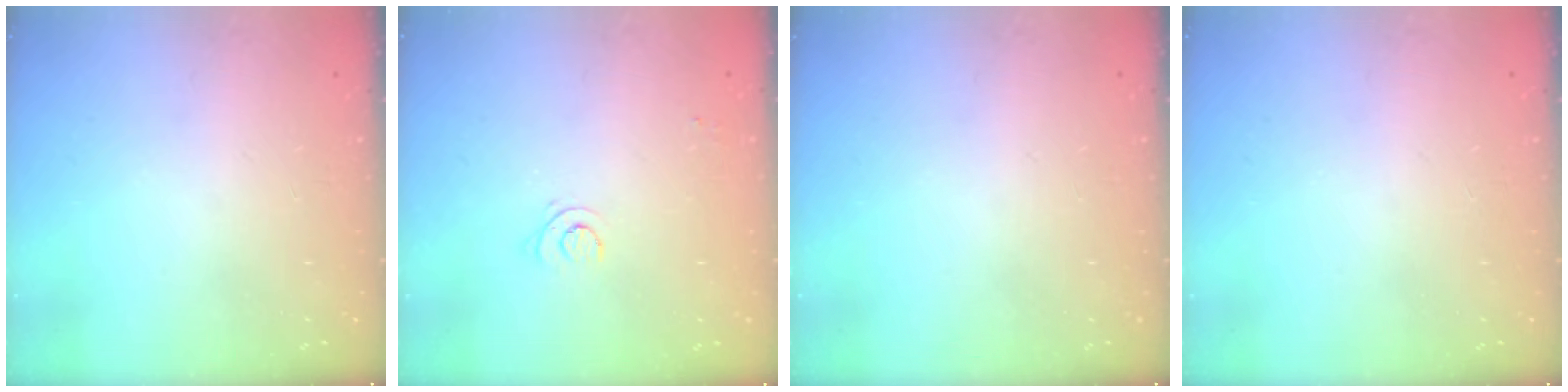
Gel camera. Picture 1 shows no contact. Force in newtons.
{"total": 4.2, "press": 4.1, "slide": 0.8}
{"total": 0.0}
{"total": 0.0}